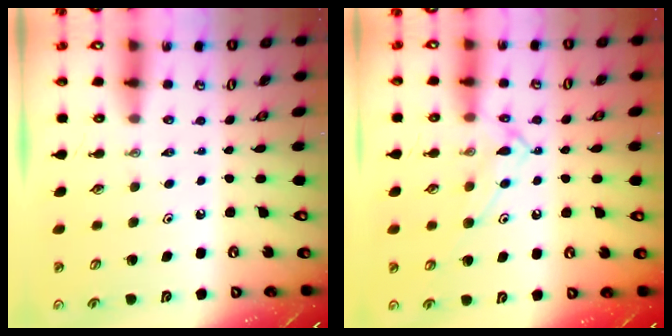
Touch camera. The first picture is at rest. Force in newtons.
{"total": 11.4, "press": 11.4, "slide": 0.8}